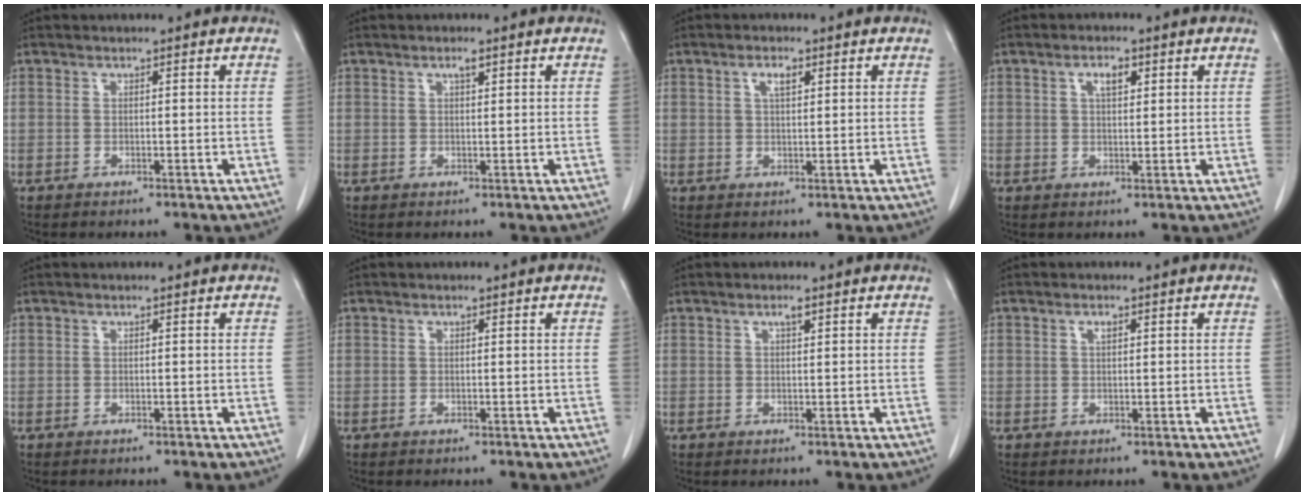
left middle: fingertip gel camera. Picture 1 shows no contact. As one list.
[{"total": 1.1, "force": [0.7, 0.2, 0.9], "torque": [-0.019, 0.000, 0.011]}, {"total": 2.3, "force": [1.1, 0.8, 1.9], "torque": [-0.037, 0.001, 0.020]}, {"total": 2.9, "force": [1.3, 1.2, 2.3], "torque": [-0.042, 0.003, 0.023]}, {"total": 0.0}, {"total": 0.0}, {"total": 1.1, "force": [0.7, 0.2, 0.9], "torque": [-0.019, -0.001, 0.011]}, {"total": 1.0, "force": [0.5, 0.4, 0.8], "torque": [-0.014, -0.002, 0.006]}]